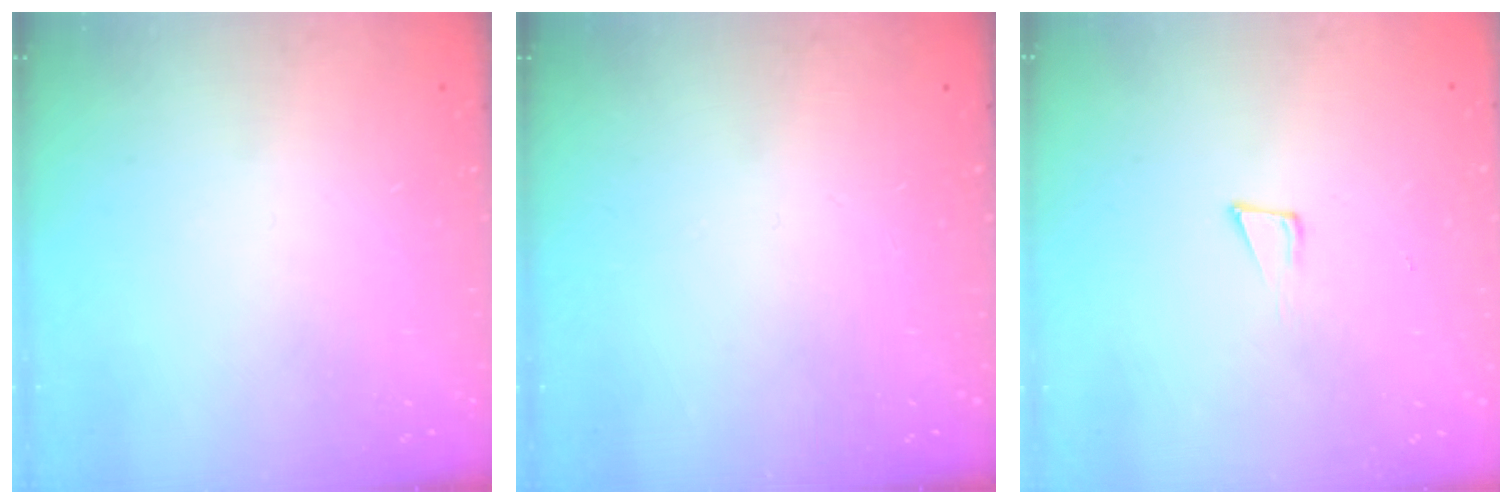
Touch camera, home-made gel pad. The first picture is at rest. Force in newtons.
{"total": 0.0}
{"total": 6.1, "press": 5.4, "slide": 2.8}